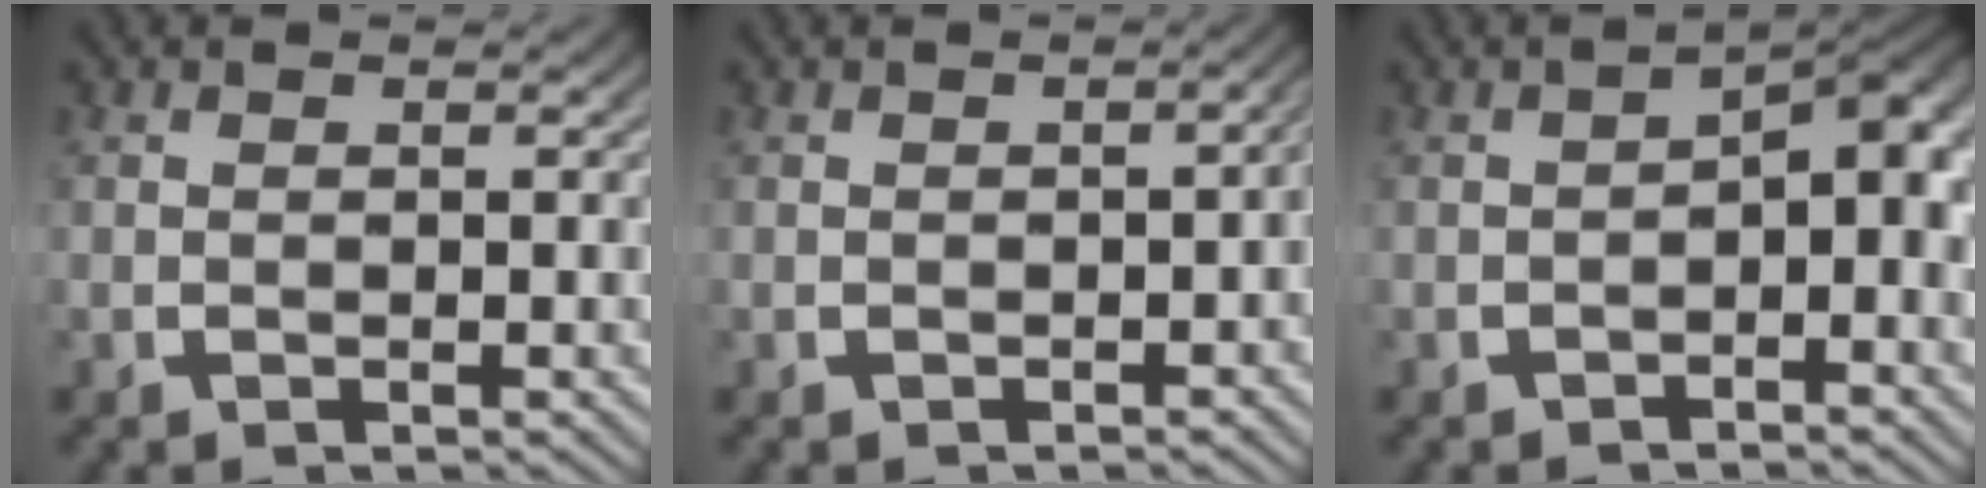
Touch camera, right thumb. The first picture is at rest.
{"total": 1.4, "force": [-0.7, 0.5, 1.1], "torque": [-0.015, -0.001, -0.009]}
{"total": 5.2, "force": [-0.4, 2.7, 4.5], "torque": [-0.056, -0.002, -0.007]}